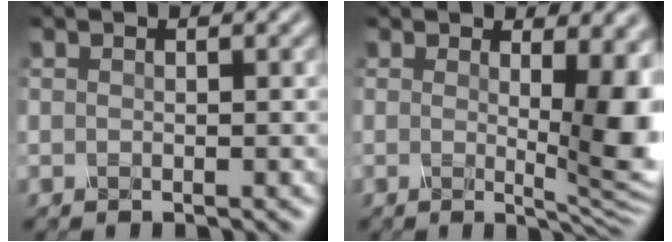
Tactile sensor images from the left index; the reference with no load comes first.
{"total": 8.0, "force": [1.5, 2.6, 7.5], "torque": [-0.085, -0.011, 0.024]}